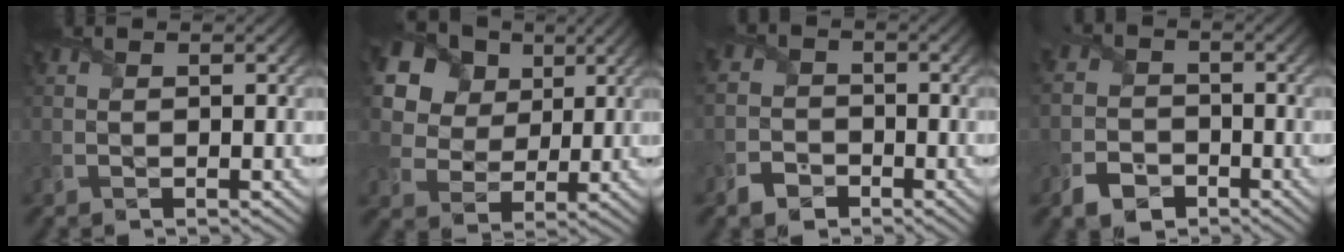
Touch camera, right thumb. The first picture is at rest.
{"total": 15.7, "force": [8.1, 11.4, 7.1], "torque": [-0.222, 0.044, 0.177]}
{"total": 3.2, "force": [-2.2, 2.3, 0.8], "torque": [-0.024, -0.001, -0.055]}
{"total": 4.1, "force": [-2.6, 2.9, 1.4], "torque": [-0.035, -0.005, -0.062]}